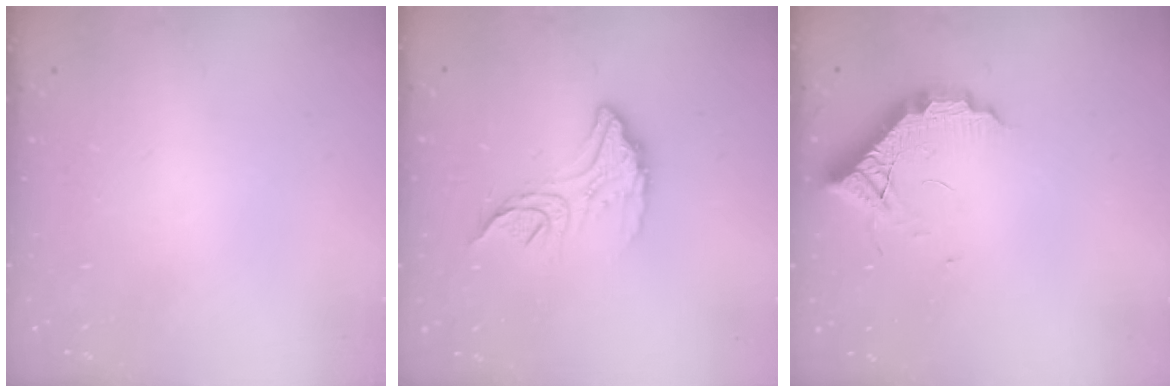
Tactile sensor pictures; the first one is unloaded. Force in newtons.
{"total": 12.4, "press": 12.4, "slide": 0.7}
{"total": 10.2, "press": 10.2, "slide": 0.8}